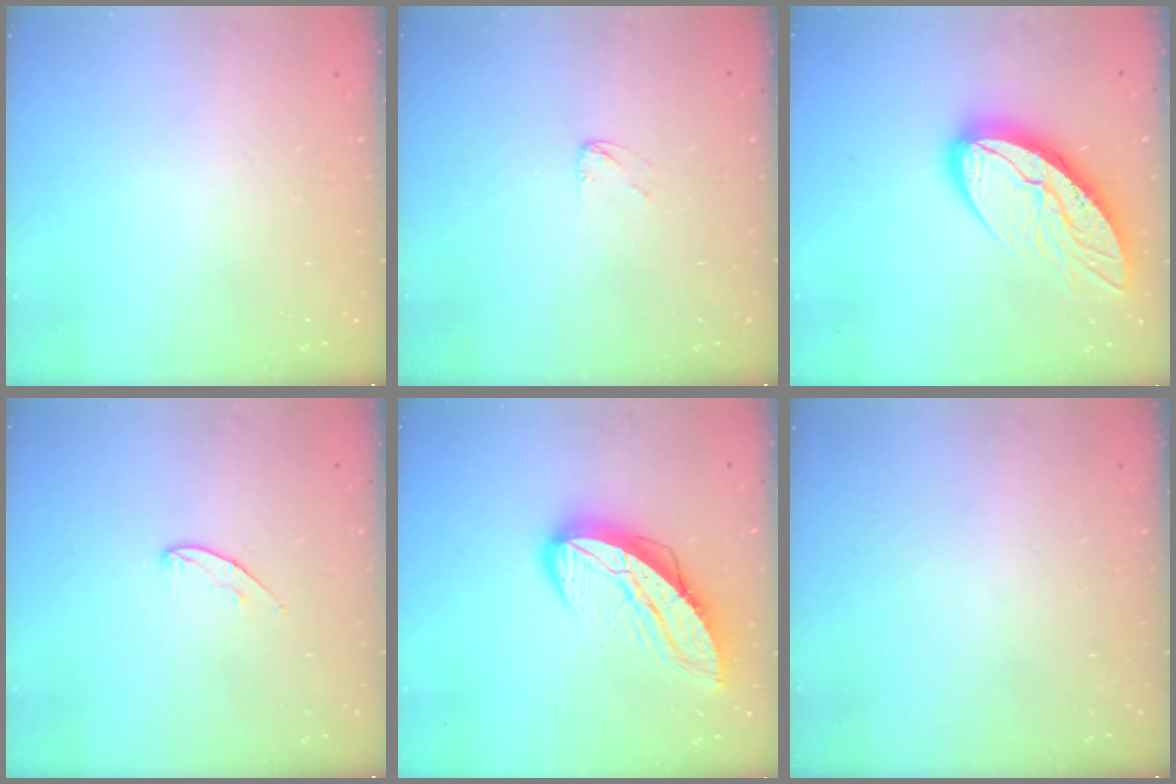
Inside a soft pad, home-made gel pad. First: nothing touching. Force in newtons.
{"total": 2.2, "press": 2.2, "slide": 0.1}
{"total": 15.0, "press": 15.0, "slide": 1.5}
{"total": 5.3, "press": 5.3, "slide": 0.5}
{"total": 11.7, "press": 11.7, "slide": 1.1}
{"total": 0.0}